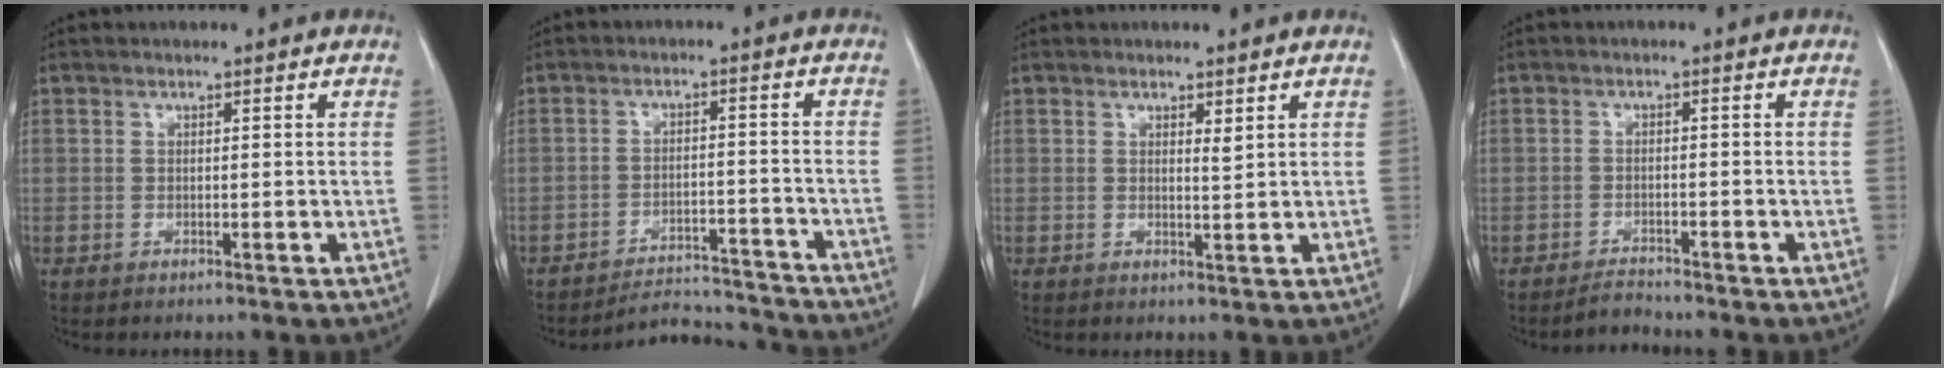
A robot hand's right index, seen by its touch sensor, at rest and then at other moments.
{"total": 9.4, "force": [-9.3, 1.3, -0.4], "torque": [0.011, 0.021, -0.129]}
{"total": 1.1, "force": [0.8, 0.2, 0.8], "torque": [-0.017, -0.008, 0.013]}
{"total": 2.2, "force": [-2.1, 0.4, -0.1], "torque": [0.003, -0.007, -0.034]}